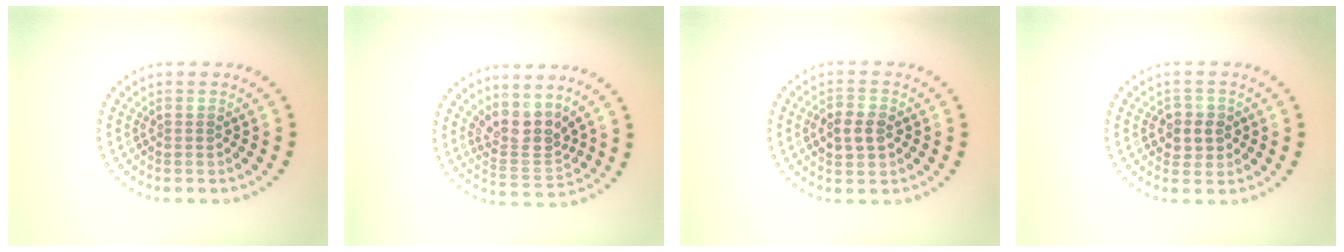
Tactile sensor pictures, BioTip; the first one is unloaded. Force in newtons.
{"total": 3.3, "press": 2.5, "slide": 2.2}
{"total": 2.7, "press": 2.7, "slide": 0.0}
{"total": 2.3, "press": 2.2, "slide": 0.7}